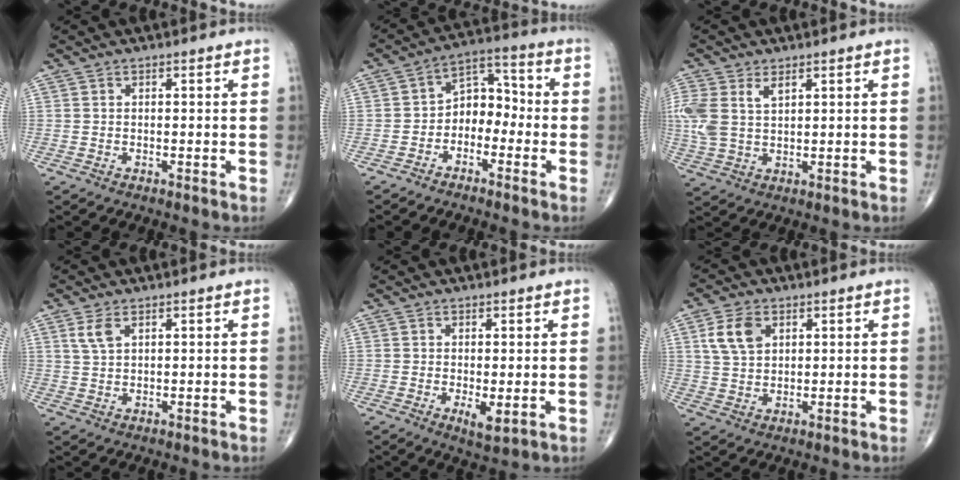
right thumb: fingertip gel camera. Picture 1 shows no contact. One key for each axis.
{"total": 7.6, "fx": -2.4, "fy": 5.5, "fz": 4.7, "tx": -0.044, "ty": 0.046, "tz": -0.057}
{"total": 8.4, "fx": 2.8, "fy": 5.0, "fz": 6.2, "tx": -0.153, "ty": 0.007, "tz": 0.063}
{"total": 3.2, "fx": 1.6, "fy": 1.6, "fz": 2.2, "tx": -0.046, "ty": 0.001, "tz": 0.039}
{"total": 3.3, "fx": -0.5, "fy": 1.1, "fz": 3.1, "tx": -0.050, "ty": -0.011, "tz": -0.005}
{"total": 6.7, "fx": 2.6, "fy": 4.4, "fz": 4.4, "tx": -0.075, "ty": -0.006, "tz": 0.052}